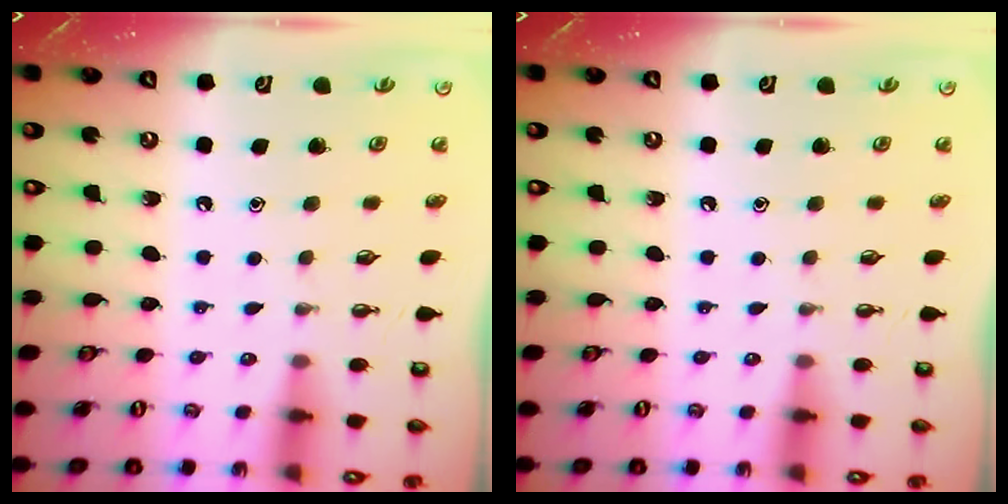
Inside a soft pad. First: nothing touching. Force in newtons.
{"total": 0.0}